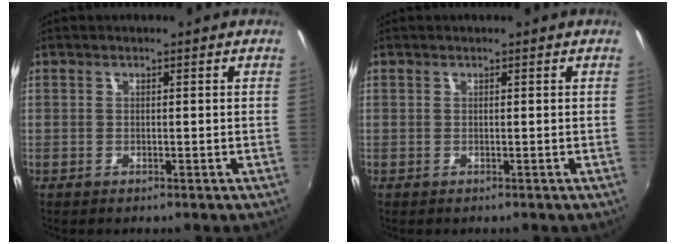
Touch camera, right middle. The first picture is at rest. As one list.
[{"total": 0.0}]